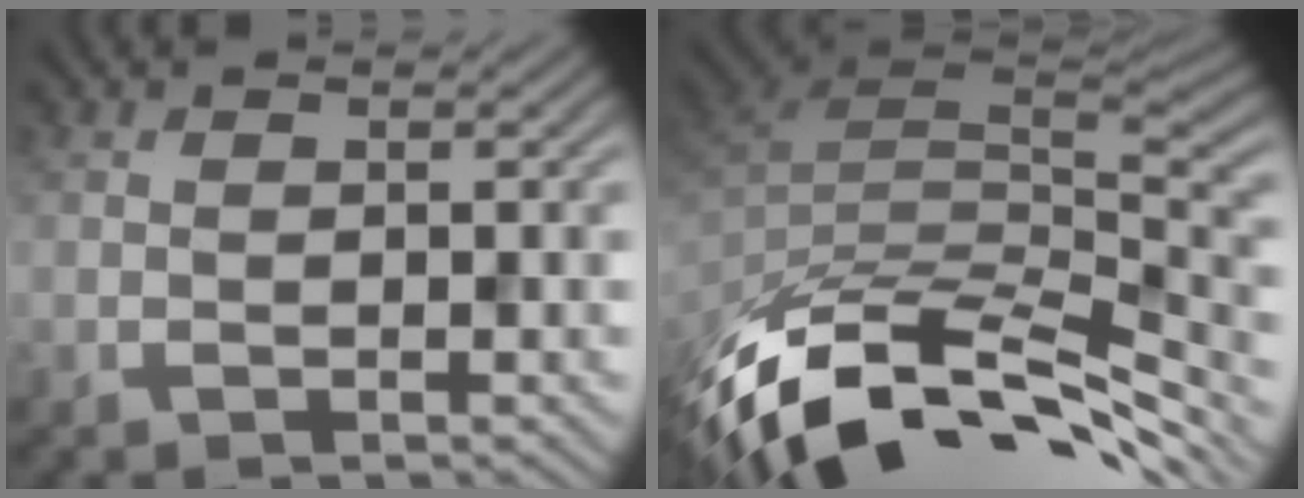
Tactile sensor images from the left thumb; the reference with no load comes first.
{"total": 13.2, "force": [-8.6, 6.1, 8.0], "torque": [-0.198, -0.011, -0.145]}